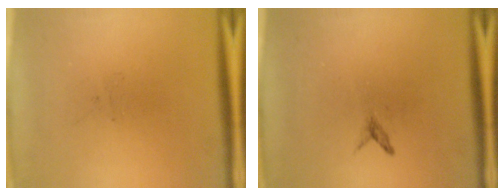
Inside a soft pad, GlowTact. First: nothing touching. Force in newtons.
{"total": 0.7}